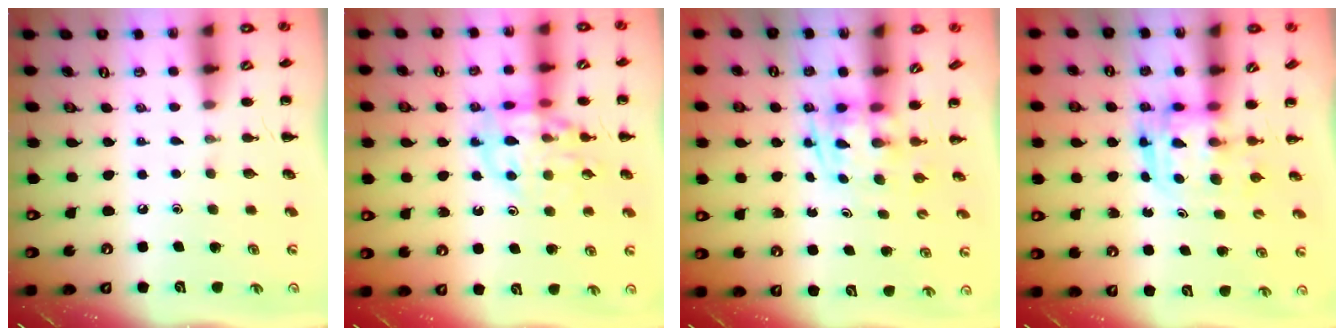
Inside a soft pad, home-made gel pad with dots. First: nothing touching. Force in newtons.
{"total": 14.5, "press": 14.4, "slide": 1.9}
{"total": 3.2, "press": 3.2, "slide": 0.3}
{"total": 3.0, "press": 3.0, "slide": 0.3}